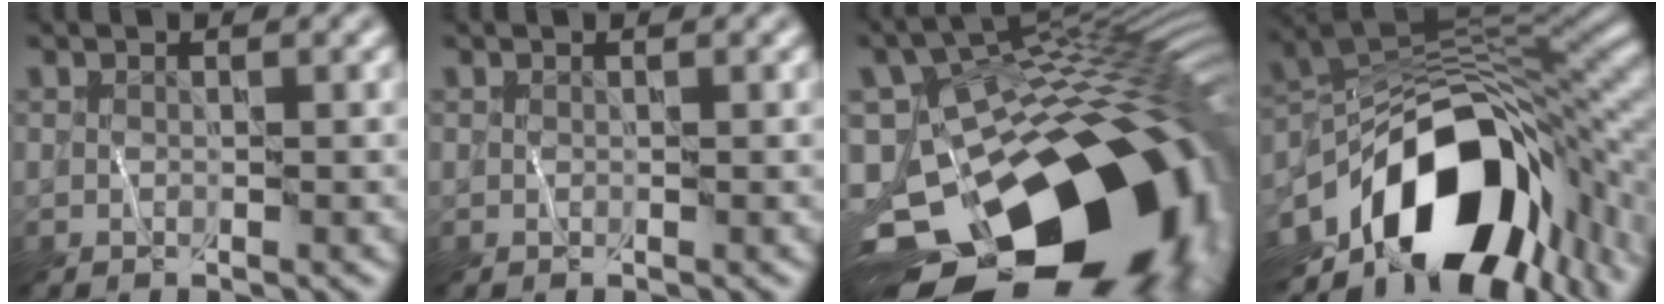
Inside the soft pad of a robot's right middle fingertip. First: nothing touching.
{"total": 0.0}
{"total": 19.3, "force": [-7.7, 11.1, 13.9], "torque": [-0.222, -0.027, -0.117]}
{"total": 15.7, "force": [-6.7, 8.8, 11.2], "torque": [-0.180, -0.002, -0.115]}